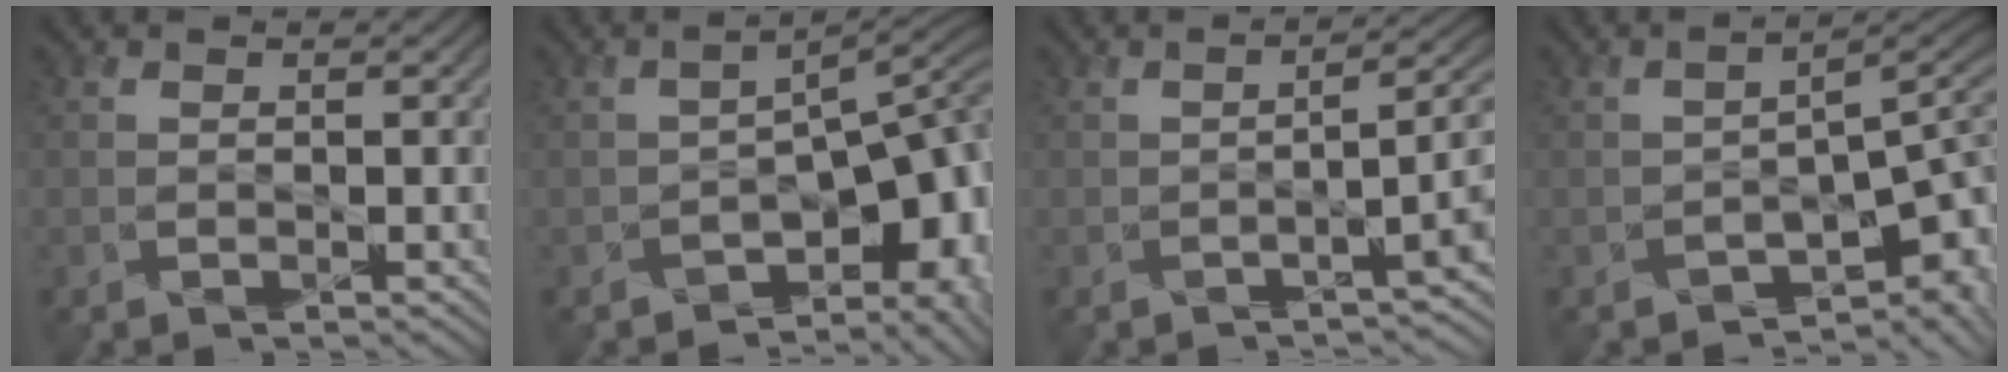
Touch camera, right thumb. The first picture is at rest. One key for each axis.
{"total": 9.0, "fx": -5.3, "fy": 3.8, "fz": 6.2, "tx": -0.076, "ty": -0.014, "tz": -0.072}
{"total": 4.6, "fx": -1.0, "fy": 1.4, "fz": 4.3, "tx": -0.057, "ty": 0.003, "tz": -0.015}
{"total": 6.2, "fx": -3.9, "fy": 2.2, "fz": 4.2, "tx": -0.057, "ty": -0.017, "tz": -0.050}